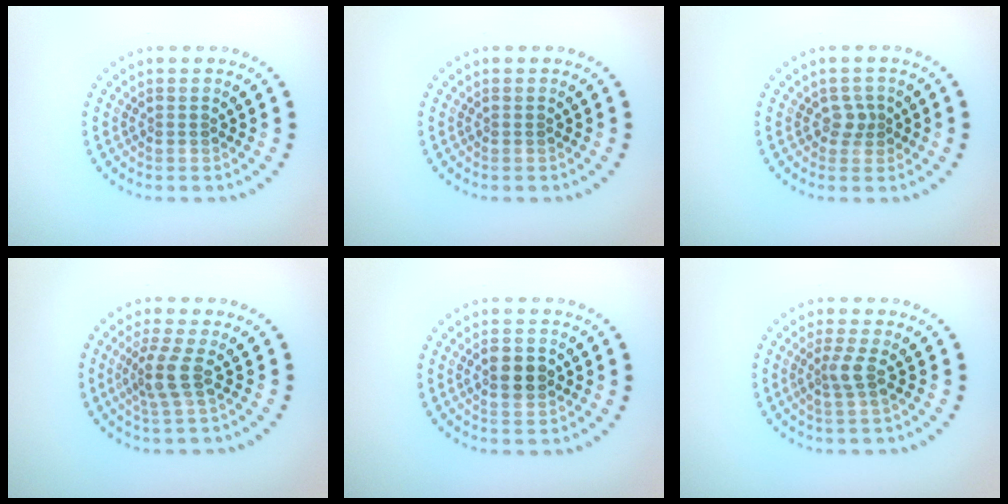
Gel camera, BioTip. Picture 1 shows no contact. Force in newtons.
{"total": 0.0}
{"total": 1.4, "press": 1.2, "slide": 0.8}
{"total": 2.5, "press": 1.9, "slide": 1.7}
{"total": 2.7, "press": 2.7, "slide": 0.2}
{"total": 1.9, "press": 1.4, "slide": 1.3}